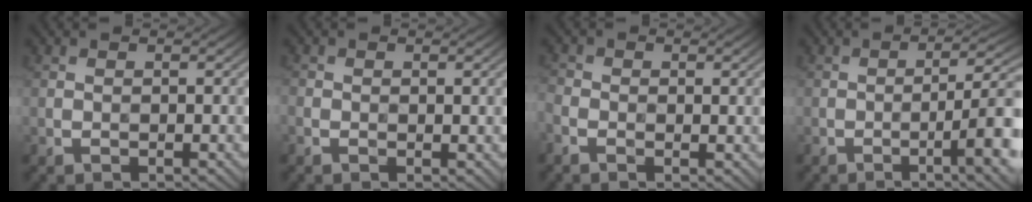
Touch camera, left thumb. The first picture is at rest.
{"total": 1.0, "force": [-0.1, 0.8, 0.6], "torque": [-0.011, -0.004, -0.004]}
{"total": 2.1, "force": [-0.8, 1.5, 1.3], "torque": [-0.037, -0.005, -0.023]}
{"total": 7.7, "force": [-1.5, 1.6, 7.4], "torque": [-0.113, 0.008, -0.023]}